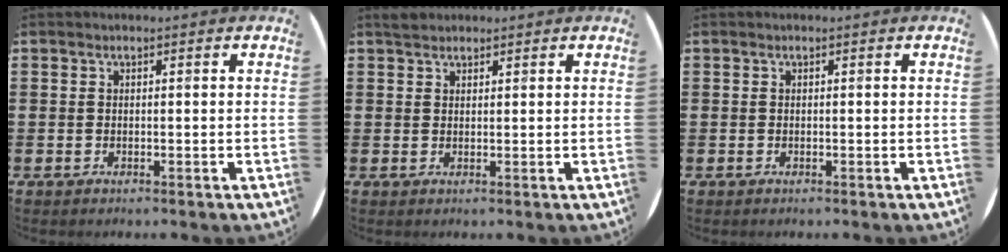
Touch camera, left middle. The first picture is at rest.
{"total": 1.6, "force": [1.4, 0.6, 0.3], "torque": [0.000, 0.002, 0.025]}
{"total": 0.0}